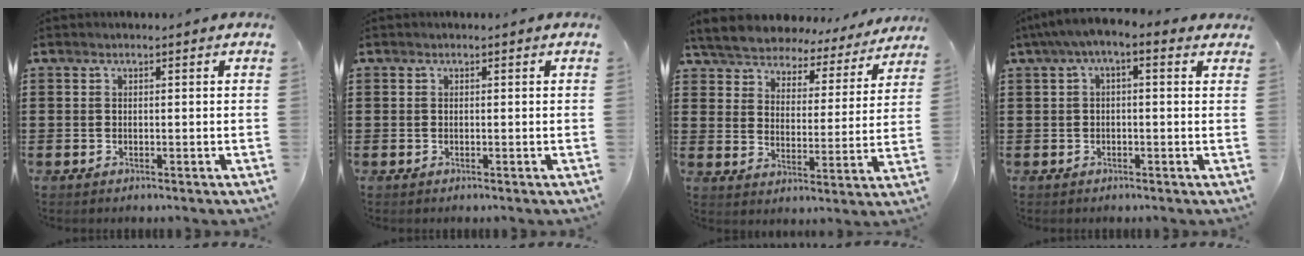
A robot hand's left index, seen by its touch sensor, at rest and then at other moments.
{"total": 0.0}
{"total": 5.7, "force": [5.7, 0.6, 0.2], "torque": [-0.035, -0.042, 0.096]}
{"total": 3.0, "force": [-0.5, 0.9, 2.8], "torque": [-0.050, 0.003, -0.015]}